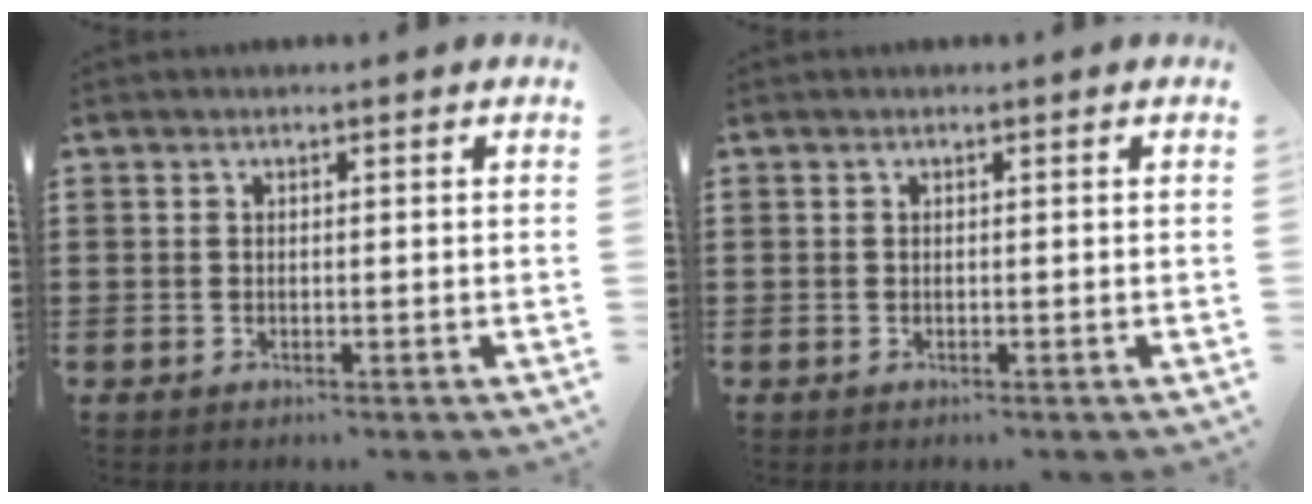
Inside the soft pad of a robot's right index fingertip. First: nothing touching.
{"total": 0.0}